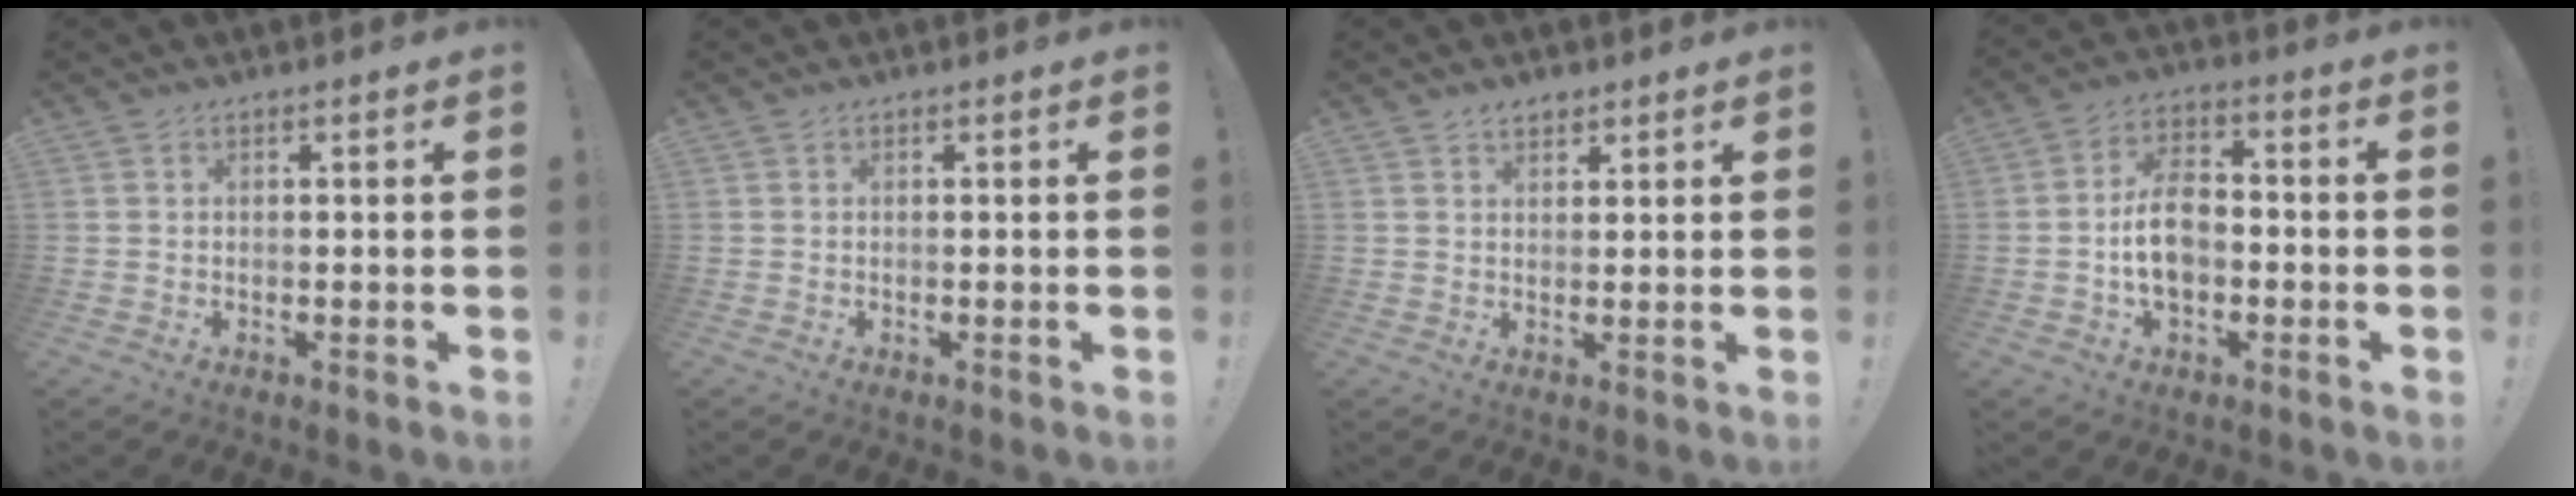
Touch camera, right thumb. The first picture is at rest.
{"total": 0.0}
{"total": 2.5, "force": [2.0, 1.2, 0.7], "torque": [-0.007, -0.011, 0.037]}
{"total": 10.5, "force": [-2.1, 7.0, 7.5], "torque": [-0.141, 0.017, -0.035]}